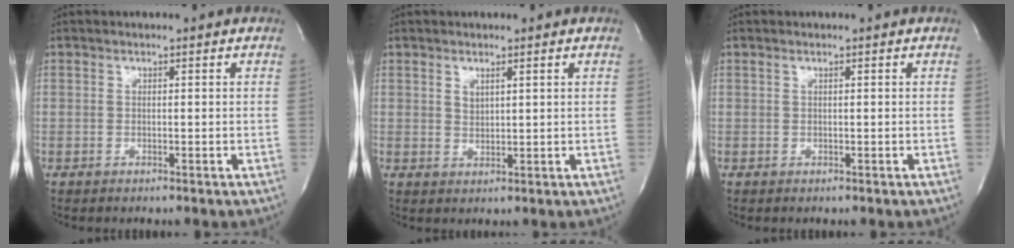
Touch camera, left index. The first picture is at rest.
{"total": 1.2, "force": [0.7, 0.5, 0.8], "torque": [-0.021, -0.009, 0.017]}
{"total": 0.0}